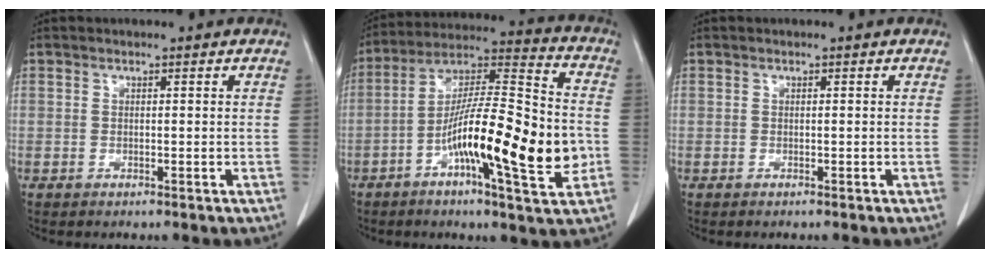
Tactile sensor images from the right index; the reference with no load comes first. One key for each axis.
{"total": 20.0, "fx": -4.9, "fy": 2.8, "fz": 19.2, "tx": -0.317, "ty": 0.007, "tz": -0.081}
{"total": 0.0}